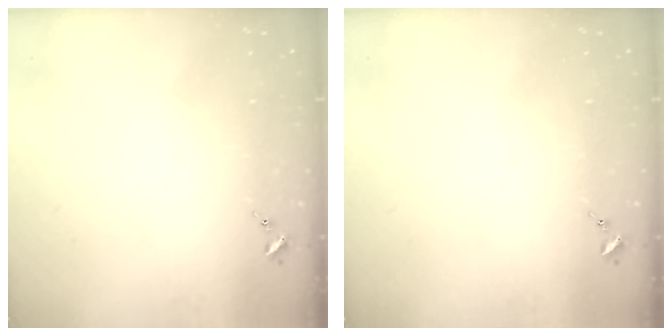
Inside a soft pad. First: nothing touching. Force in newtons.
{"total": 0.0}